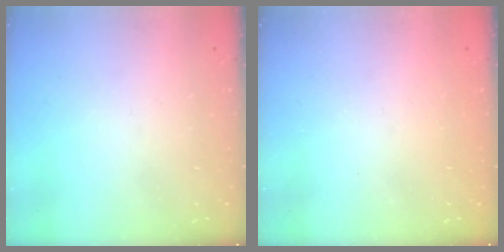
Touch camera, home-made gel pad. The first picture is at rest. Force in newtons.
{"total": 1.5, "press": 1.2, "slide": 0.8}